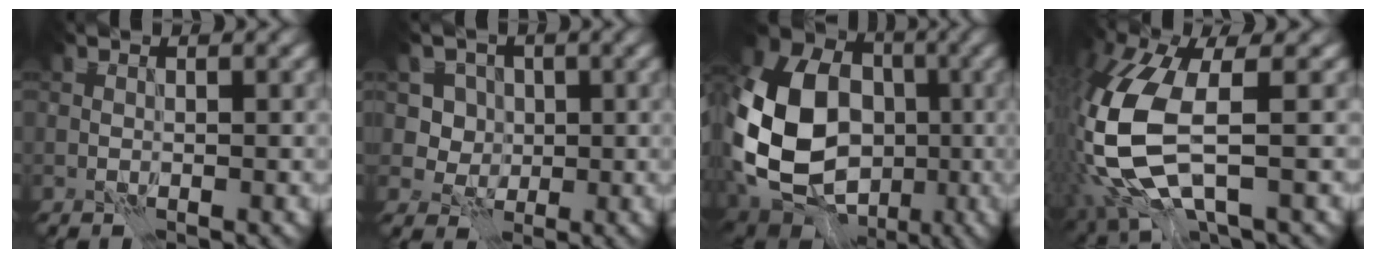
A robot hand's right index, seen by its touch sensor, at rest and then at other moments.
{"total": 3.3, "force": [0.4, 3.1, 0.9], "torque": [-0.014, -0.015, 0.011]}
{"total": 16.8, "force": [-2.7, 13.2, 10.0], "torque": [-0.217, -0.001, -0.047]}
{"total": 10.8, "force": [-1.6, 5.4, 9.2], "torque": [-0.232, -0.031, -0.027]}